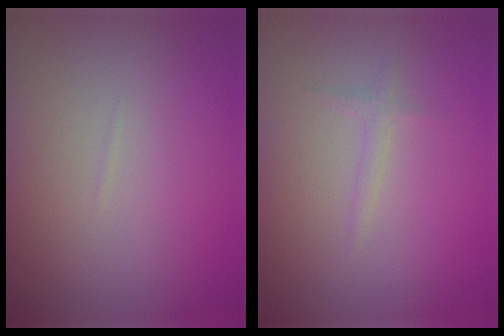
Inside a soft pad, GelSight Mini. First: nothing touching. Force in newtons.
{"total": 0.8, "press": 0.8, "slide": 0.0}